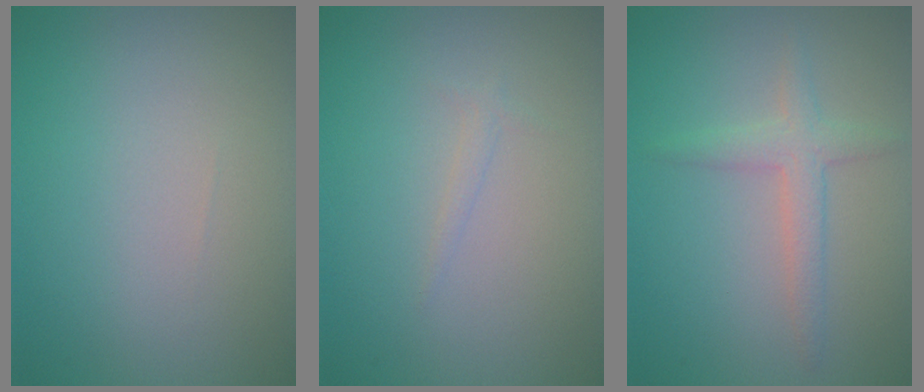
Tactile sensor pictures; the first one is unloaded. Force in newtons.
{"total": 0.6, "press": 0.6, "slide": 0.0}
{"total": 2.2, "press": 2.2, "slide": 0.0}